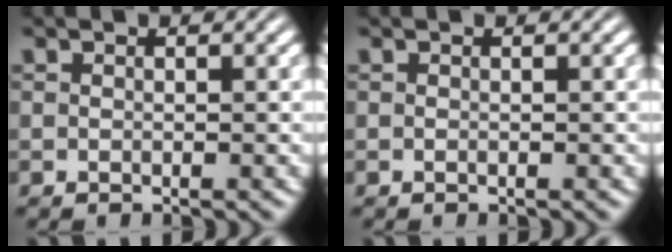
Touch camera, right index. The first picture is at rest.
{"total": 0.0}